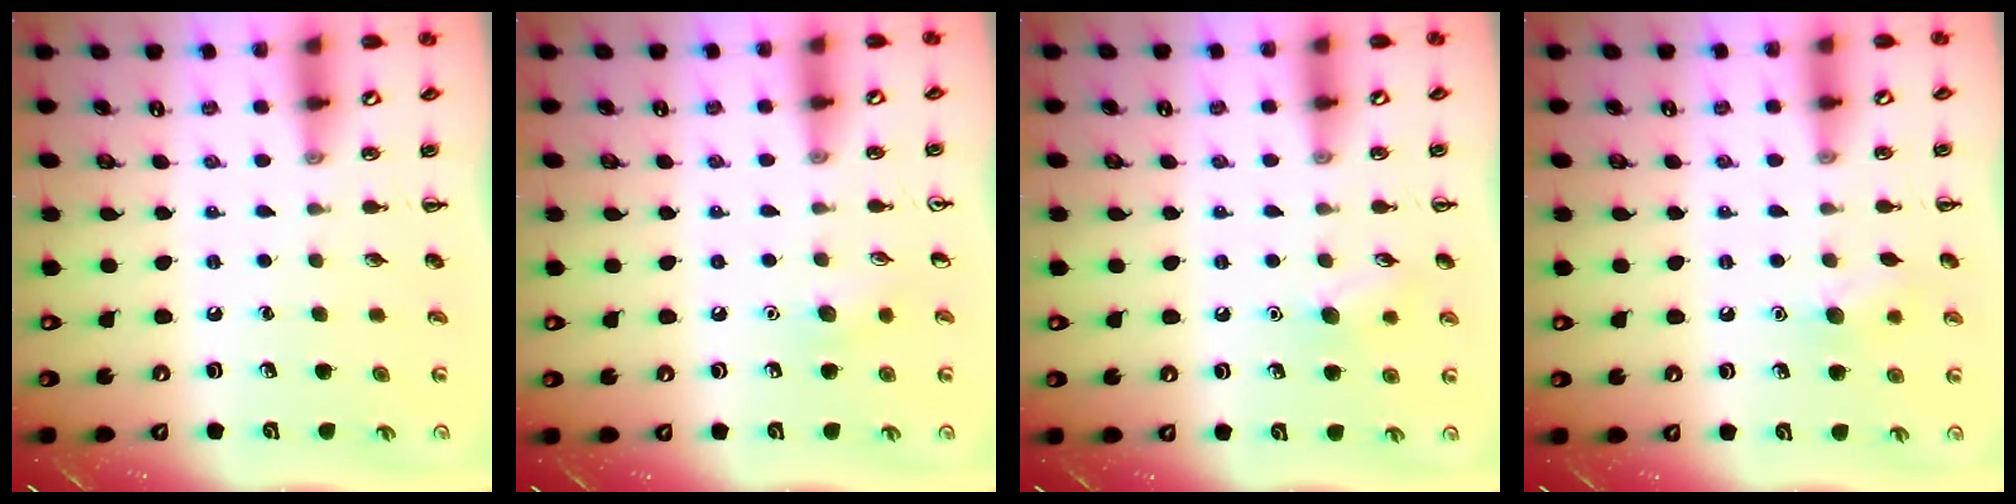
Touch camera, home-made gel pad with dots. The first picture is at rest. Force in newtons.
{"total": 5.8, "press": 5.5, "slide": 1.7}
{"total": 7.8, "press": 7.6, "slide": 1.7}
{"total": 6.7, "press": 6.6, "slide": 1.4}